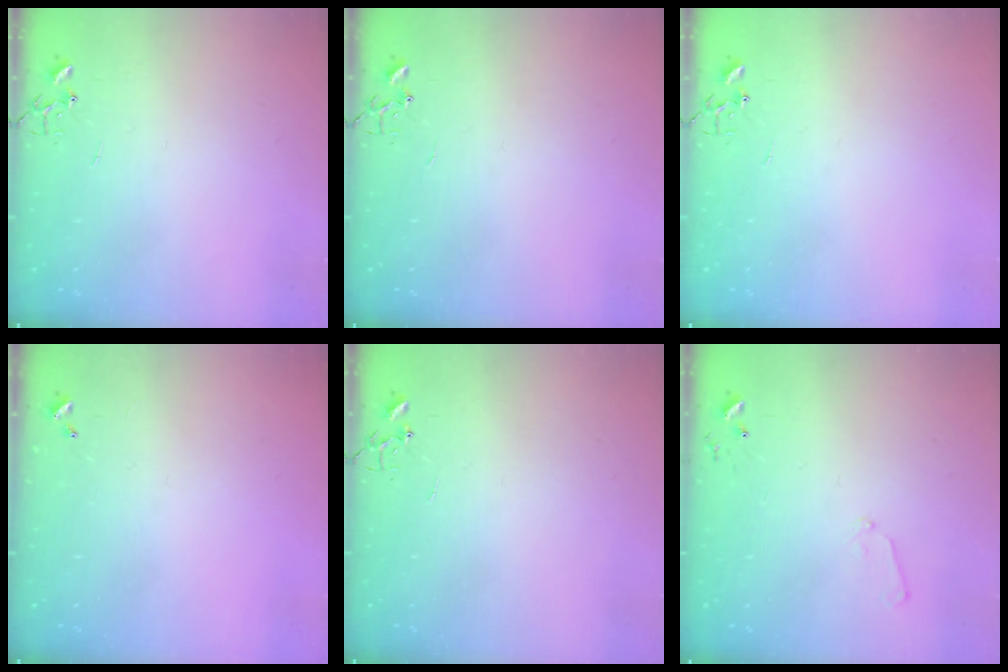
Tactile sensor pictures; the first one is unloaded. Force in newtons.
{"total": 0.0}
{"total": 0.0}
{"total": 0.0}
{"total": 0.0}
{"total": 6.0, "press": 6.0, "slide": 0.6}